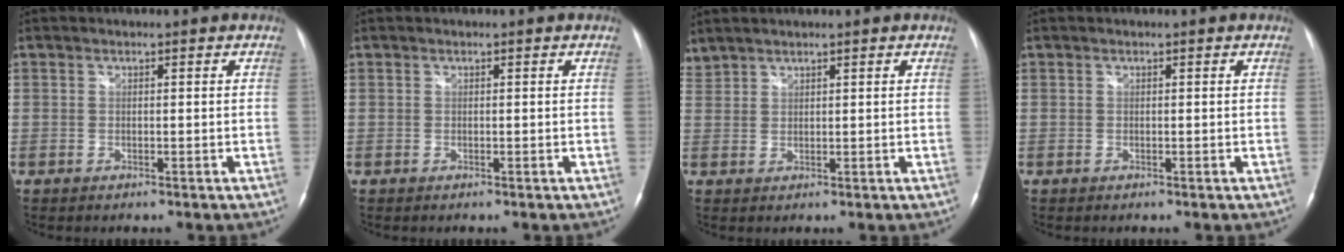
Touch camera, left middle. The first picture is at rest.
{"total": 0.0}
{"total": 2.6, "force": [2.6, 0.5, 0.2], "torque": [-0.015, 0.020, 0.057]}
{"total": 0.0}